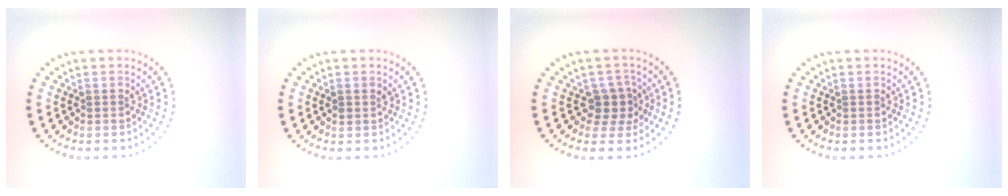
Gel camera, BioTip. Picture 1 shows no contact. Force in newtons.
{"total": 0.8, "press": 0.8, "slide": 0.2}
{"total": 2.5, "press": 2.1, "slide": 1.4}
{"total": 0.0}